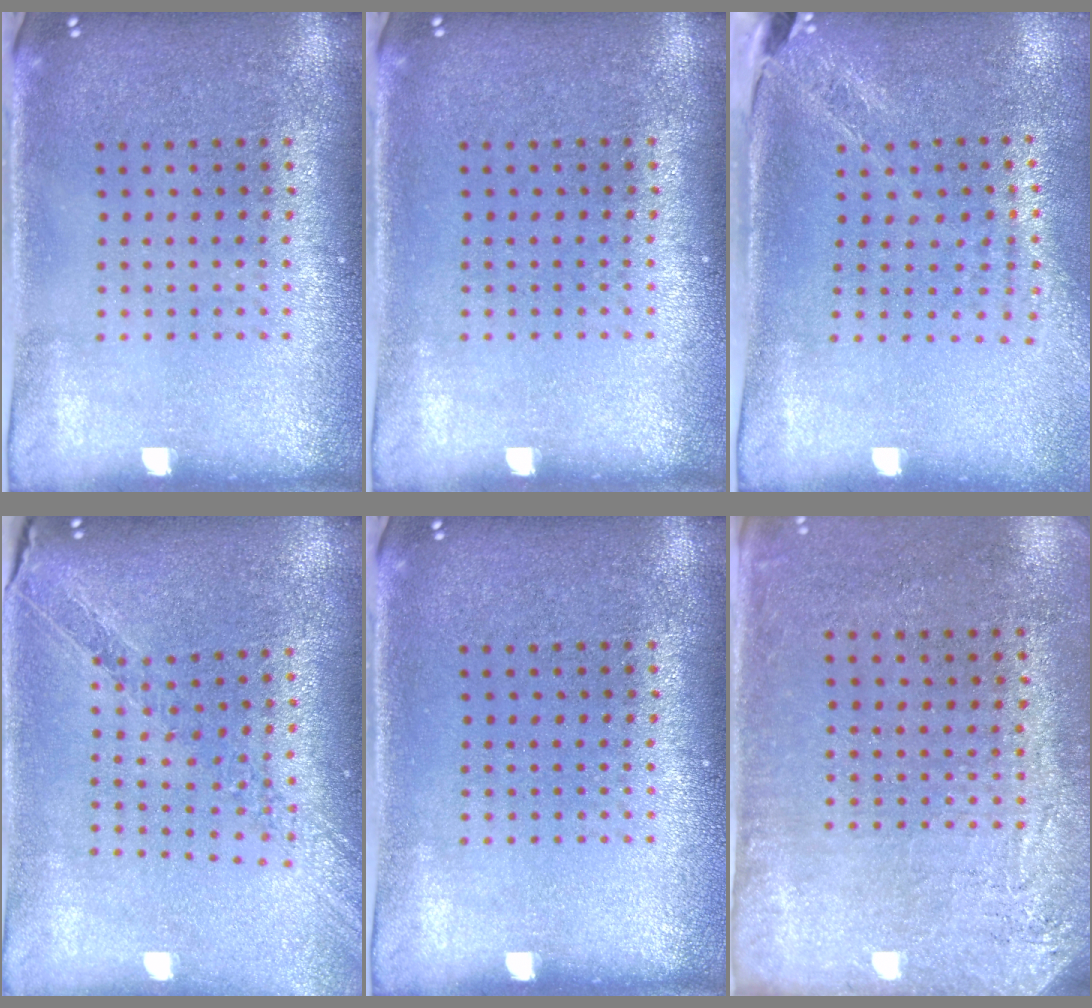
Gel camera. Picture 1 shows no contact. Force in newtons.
{"total": 0.0}
{"total": 1.8, "press": 1.5, "slide": 1.1}
{"total": 1.1, "press": 1.1, "slide": 0.2}
{"total": 0.0}
{"total": 2.9, "press": 2.4, "slide": 1.6}